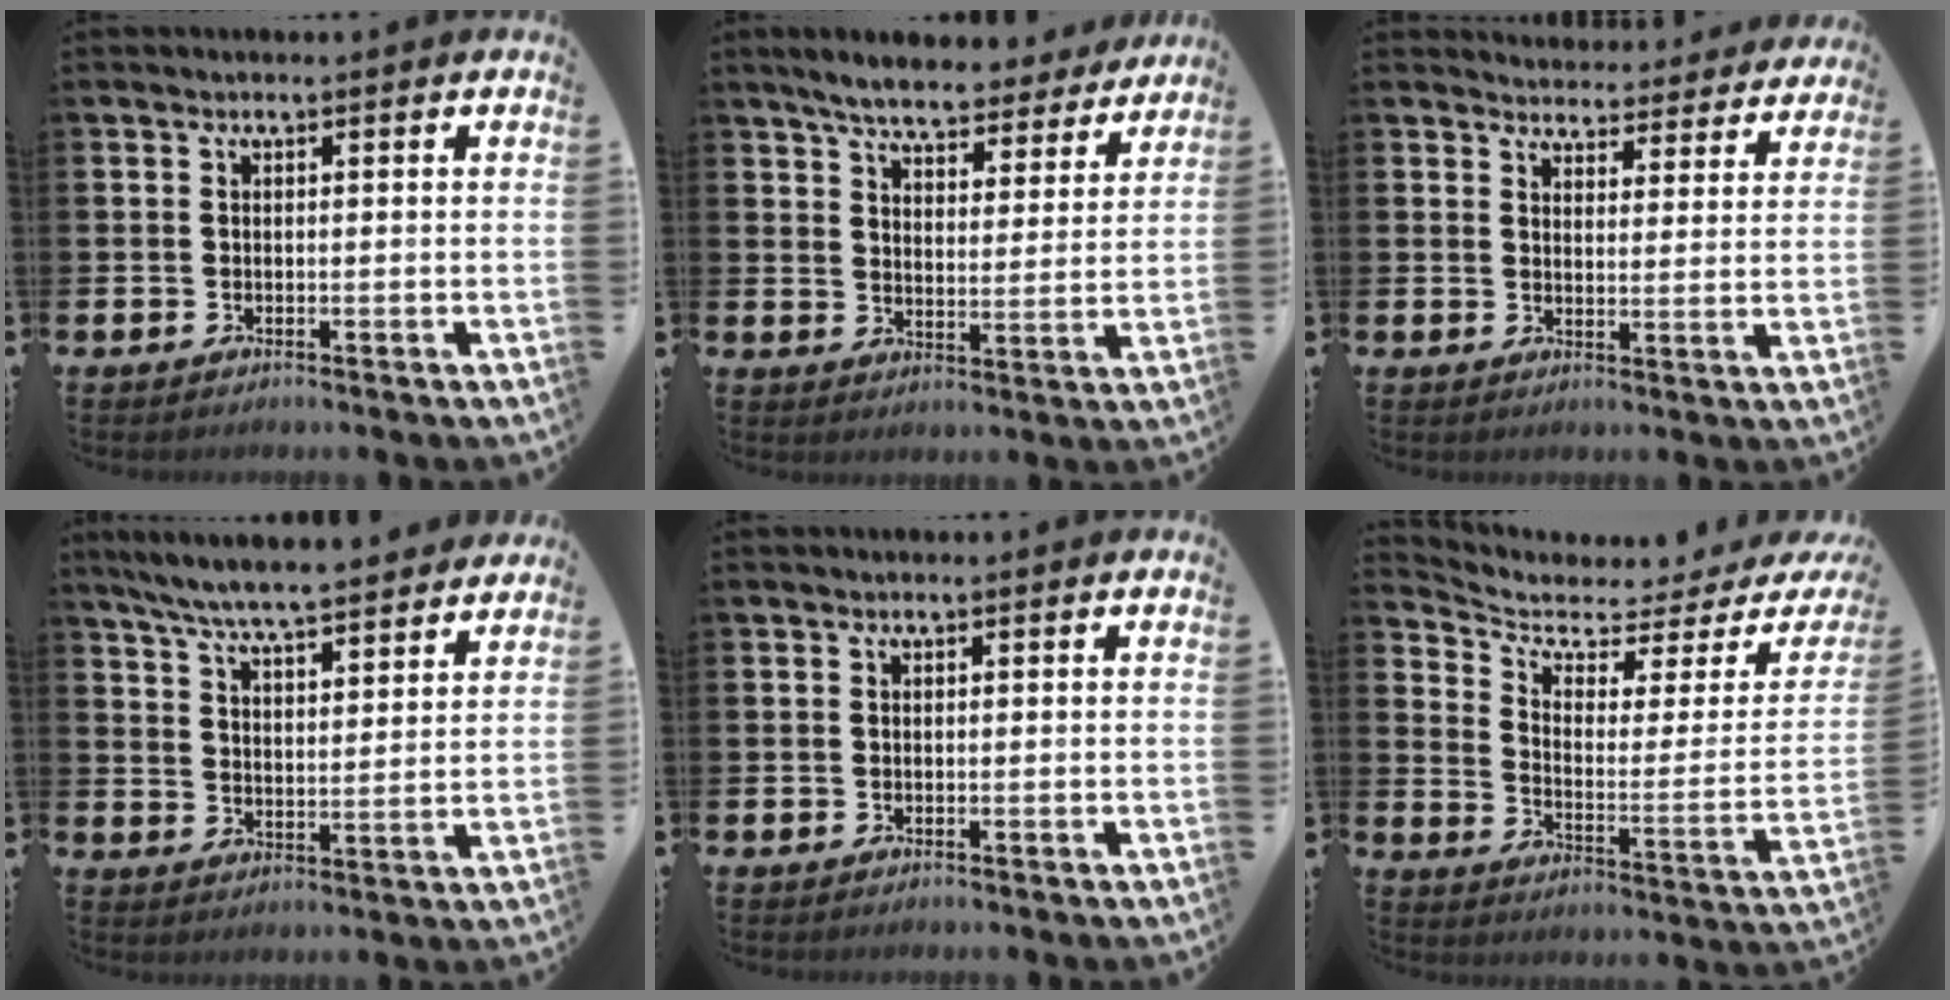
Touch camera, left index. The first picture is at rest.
{"total": 6.6, "force": [6.3, 1.2, 1.7], "torque": [-0.045, -0.038, 0.107]}
{"total": 4.3, "force": [4.2, 1.0, -0.1], "torque": [-0.002, -0.036, 0.070]}
{"total": 7.4, "force": [7.1, 0.3, 2.0], "torque": [-0.068, -0.044, 0.126]}
{"total": 0.0}
{"total": 4.5, "force": [3.8, 1.6, 1.7], "torque": [-0.051, -0.040, 0.054]}